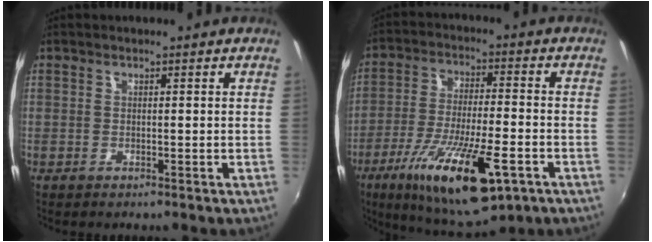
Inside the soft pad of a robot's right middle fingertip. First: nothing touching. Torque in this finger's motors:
{"motor_torque": [1.68, -0.46, 0.36, 0.21]}